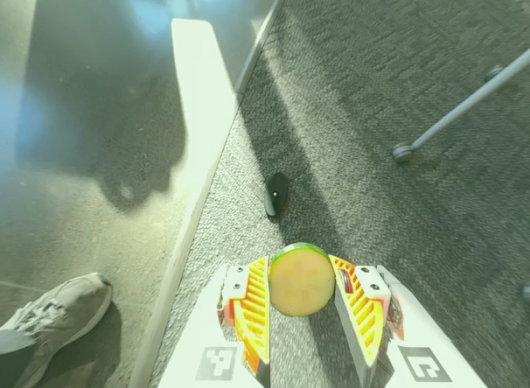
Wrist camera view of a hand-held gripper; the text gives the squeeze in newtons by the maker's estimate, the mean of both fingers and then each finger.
{"total": 8.3, "left": 8.4, "right": 8.2}